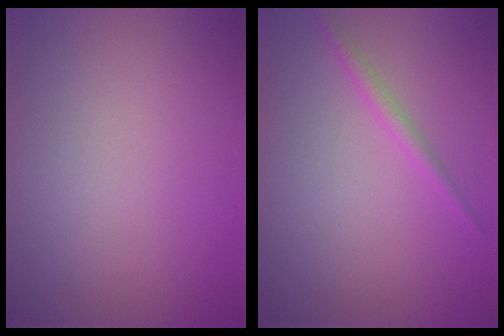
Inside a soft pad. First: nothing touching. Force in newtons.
{"total": 1.3, "press": 1.3, "slide": 0.1}